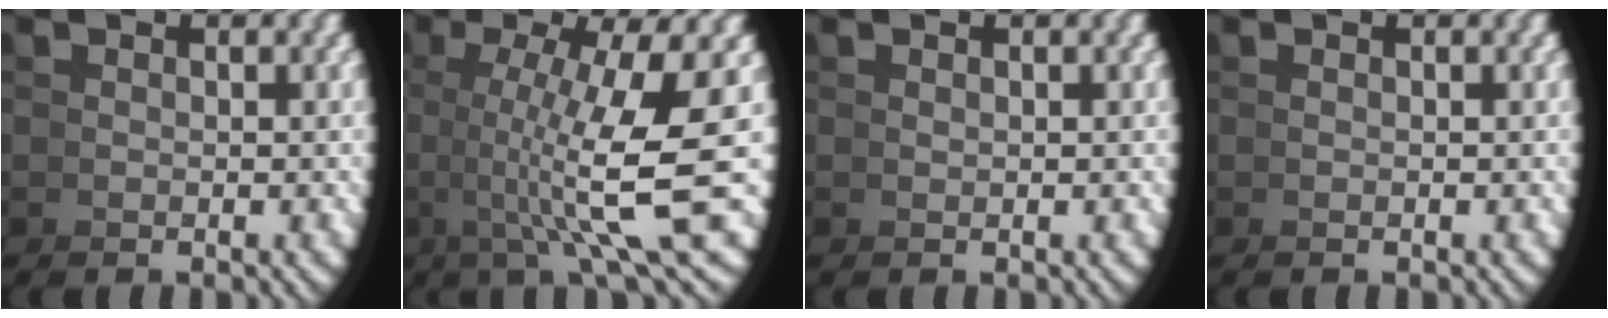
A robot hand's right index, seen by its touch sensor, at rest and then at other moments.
{"total": 9.7, "force": [1.2, 2.7, 9.3], "torque": [-0.133, -0.006, 0.028]}
{"total": 0.5, "force": [0.4, -0.3, -0.2], "torque": [-0.002, -0.004, 0.013]}
{"total": 0.0}